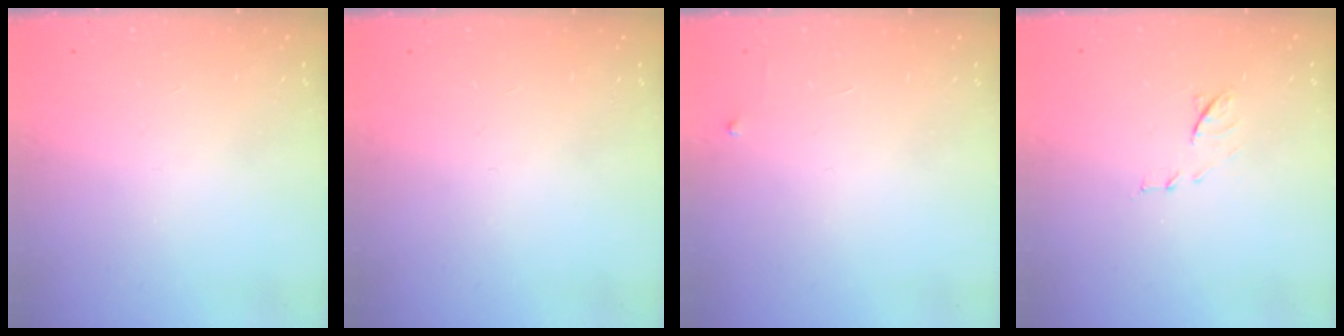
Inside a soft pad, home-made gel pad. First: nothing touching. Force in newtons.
{"total": 0.0}
{"total": 2.6, "press": 2.6, "slide": 0.4}
{"total": 7.9, "press": 7.9, "slide": 0.7}